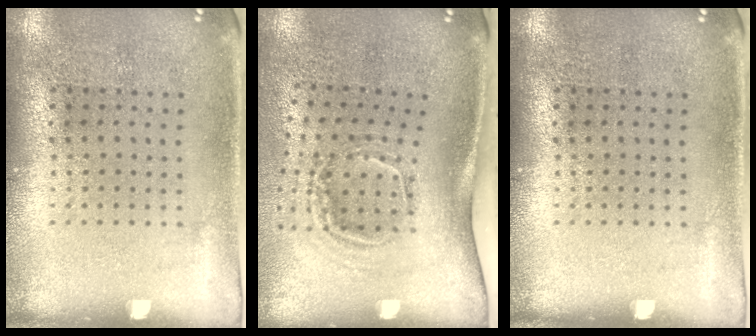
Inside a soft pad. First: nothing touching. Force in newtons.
{"total": 2.1, "press": 1.3, "slide": 1.6}
{"total": 0.0}